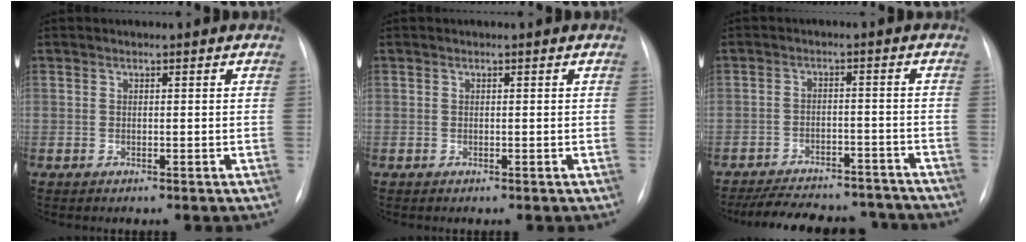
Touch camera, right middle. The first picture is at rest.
{"total": 0.0}
{"total": 16.2, "force": [-14.7, 4.6, 5.1], "torque": [-0.105, 0.004, -0.198]}